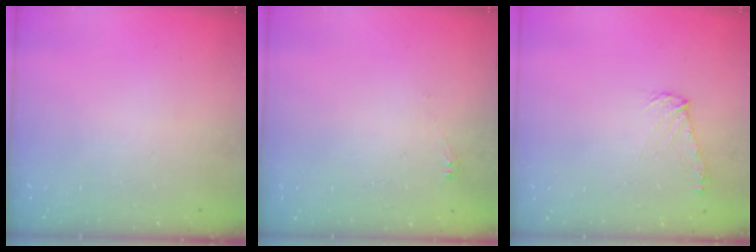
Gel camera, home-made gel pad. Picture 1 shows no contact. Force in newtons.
{"total": 2.5, "press": 2.5, "slide": 0.3}
{"total": 7.3, "press": 7.2, "slide": 0.7}